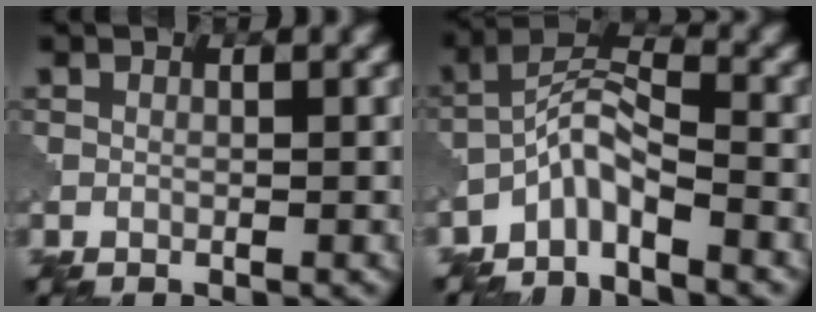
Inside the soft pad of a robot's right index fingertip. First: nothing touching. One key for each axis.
{"total": 4.2, "fx": -3.2, "fy": 1.0, "fz": 2.6, "tx": -0.049, "ty": 0.011, "tz": -0.073}